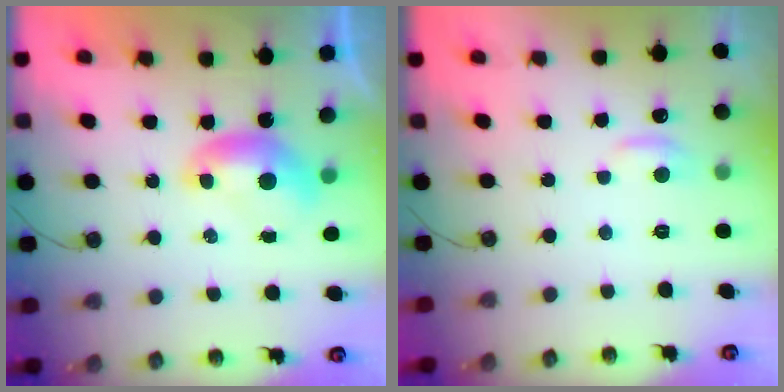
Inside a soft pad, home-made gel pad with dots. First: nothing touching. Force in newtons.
{"total": 1.1, "press": 0.8, "slide": 0.6}